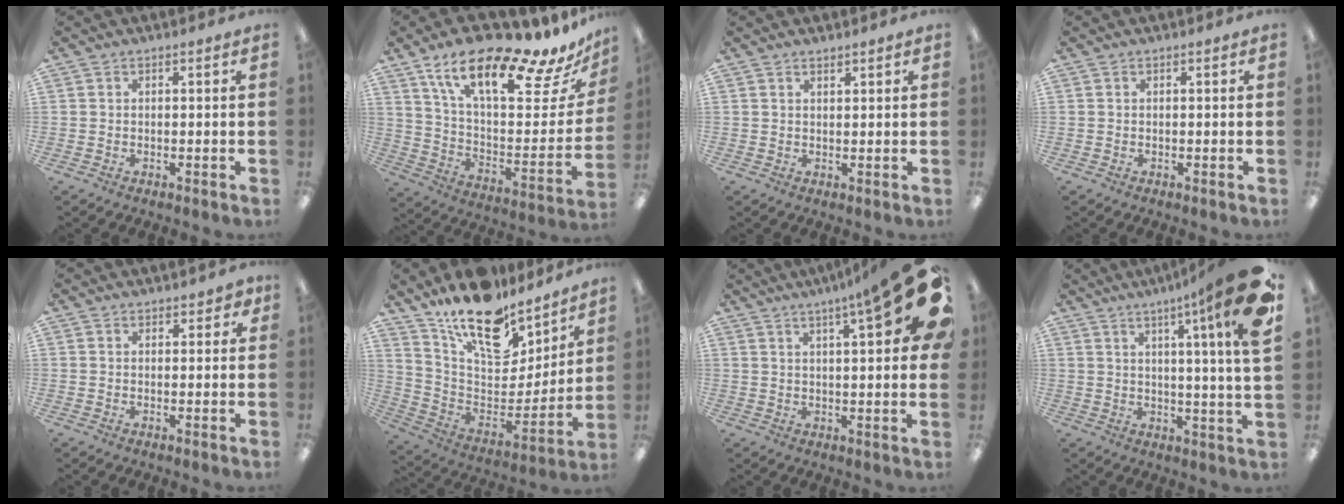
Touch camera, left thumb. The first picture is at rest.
{"total": 20.6, "force": [15.4, 5.4, 12.6], "torque": [-0.190, -0.111, 0.248]}
{"total": 1.2, "force": [1.2, 0.2, 0.2], "torque": [-0.005, -0.003, 0.022]}
{"total": 0.0}
{"total": 2.0, "force": [1.6, 1.1, 0.7], "torque": [0.001, -0.004, 0.025]}
{"total": 19.1, "force": [14.4, 8.6, 9.0], "torque": [-0.146, -0.113, 0.255]}
{"total": 18.5, "force": [8.7, 4.0, 15.9], "torque": [-0.220, -0.048, 0.130]}
{"total": 16.2, "force": [7.9, 0.5, 14.1], "torque": [-0.207, -0.048, 0.106]}